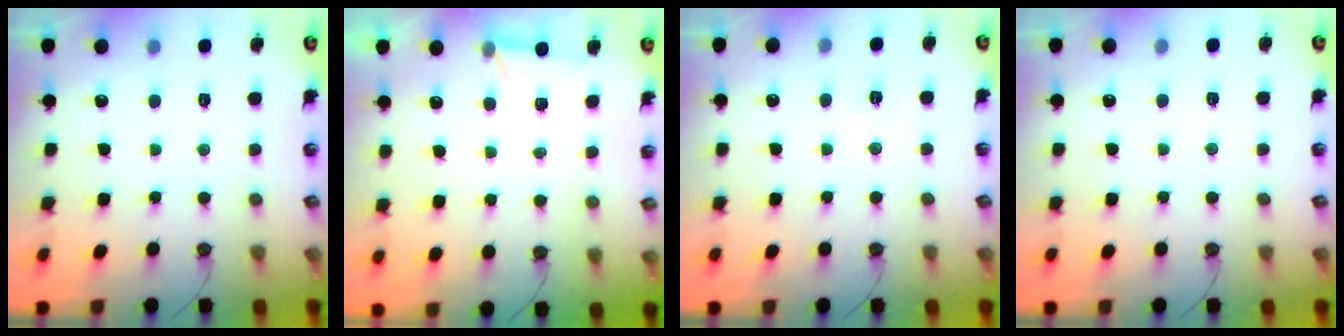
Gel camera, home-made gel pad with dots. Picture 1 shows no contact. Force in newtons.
{"total": 4.9, "press": 2.0, "slide": 4.4}
{"total": 5.7, "press": 3.5, "slide": 4.5}
{"total": 2.5, "press": 1.7, "slide": 1.8}